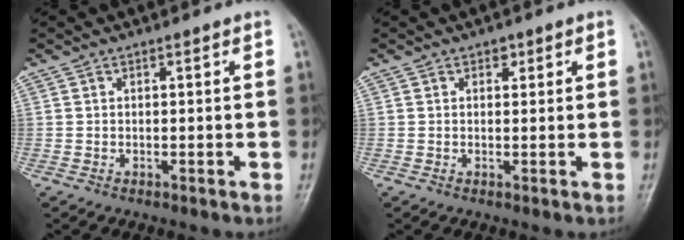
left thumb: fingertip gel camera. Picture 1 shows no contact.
{"total": 1.5, "force": [0.8, 1.1, 0.8], "torque": [0.004, -0.001, 0.007]}